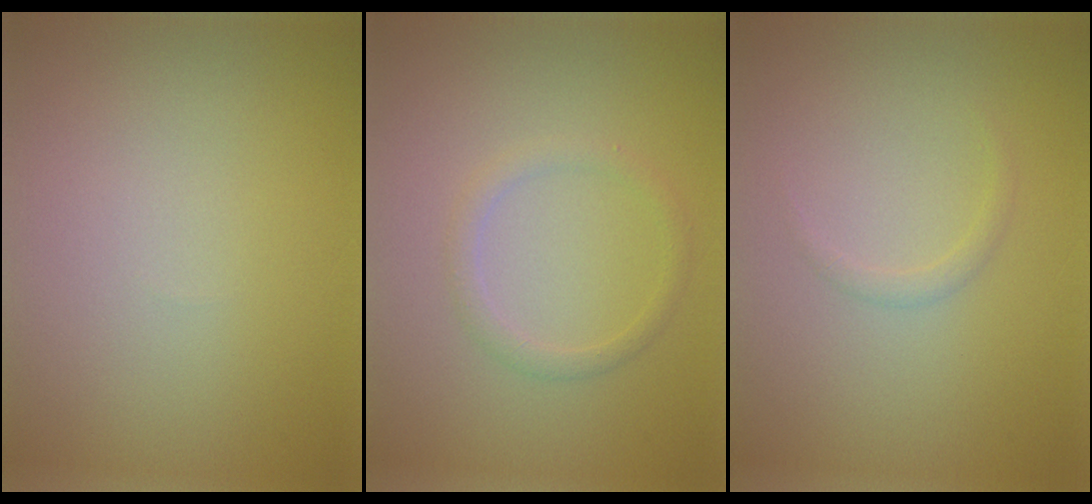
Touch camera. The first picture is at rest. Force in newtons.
{"total": 1.5, "press": 1.5, "slide": 0.1}
{"total": 0.8, "press": 0.7, "slide": 0.1}